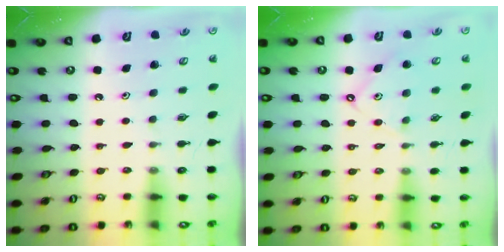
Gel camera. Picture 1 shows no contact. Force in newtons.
{"total": 8.1, "press": 8.0, "slide": 0.9}